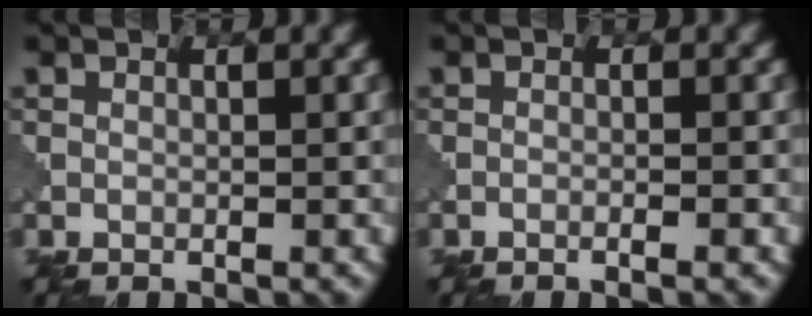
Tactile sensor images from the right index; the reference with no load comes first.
{"total": 1.5, "force": [-0.4, 0.7, 1.2], "torque": [0.017, 0.006, -0.027]}